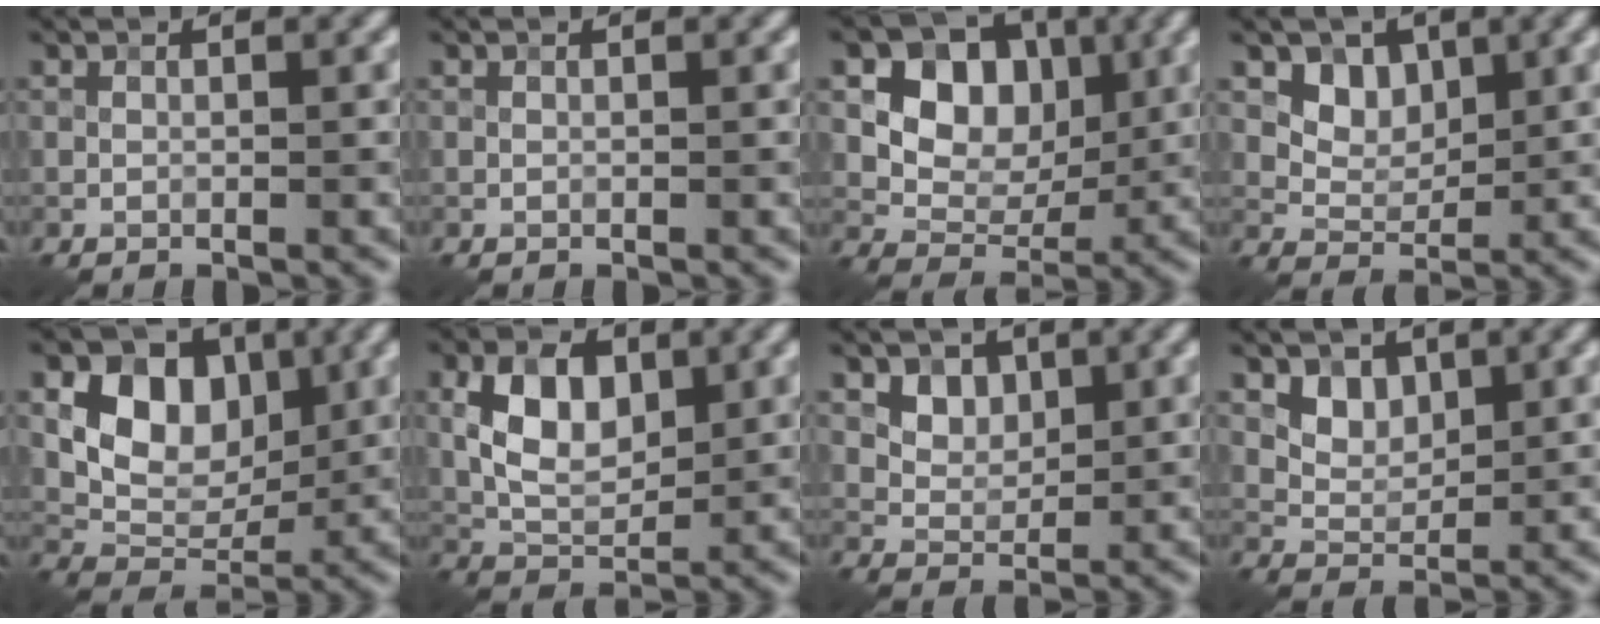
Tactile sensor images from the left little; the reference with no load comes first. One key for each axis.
{"total": 0.0}
{"total": 7.6, "fx": 2.0, "fy": 5.8, "fz": 4.4, "tx": -0.062, "ty": 0.005, "tz": 0.021}
{"total": 3.3, "fx": 1.6, "fy": 2.5, "fz": 1.5, "tx": -0.031, "ty": -0.017, "tz": 0.038}
{"total": 7.1, "fx": 1.9, "fy": 5.2, "fz": 4.5, "tx": -0.067, "ty": -0.003, "tz": 0.029}
{"total": 5.8, "fx": 1.3, "fy": 3.6, "fz": 4.4, "tx": -0.085, "ty": 0.002, "tz": 0.022}
{"total": 2.6, "fx": 1.3, "fy": 2.0, "fz": 1.2, "tx": -0.022, "ty": -0.016, "tz": 0.035}
{"total": 2.6, "fx": 1.3, "fy": 1.9, "fz": 1.2, "tx": -0.024, "ty": -0.013, "tz": 0.031}